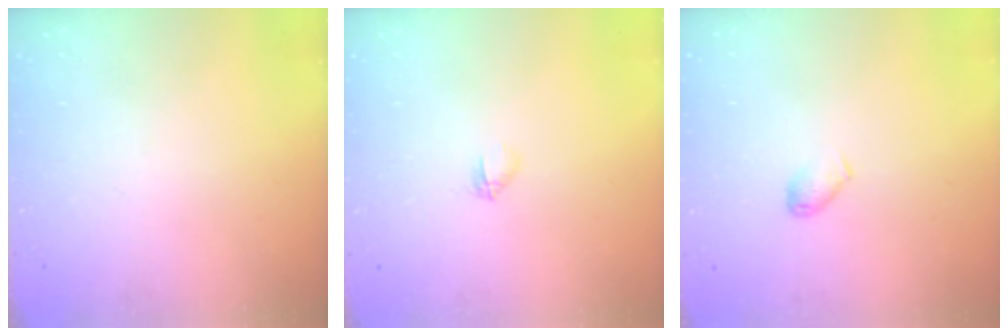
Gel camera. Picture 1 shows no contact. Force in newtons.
{"total": 2.7, "press": 2.5, "slide": 0.8}
{"total": 3.7, "press": 3.6, "slide": 0.7}